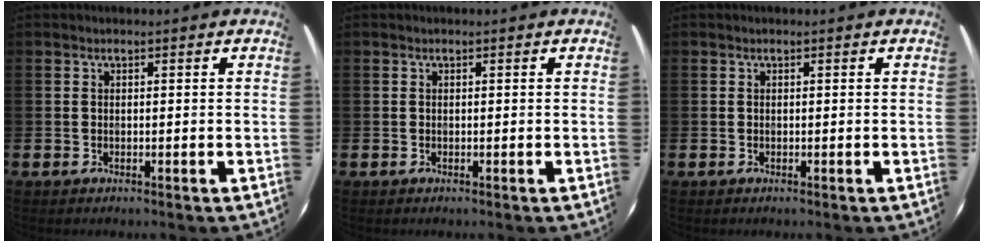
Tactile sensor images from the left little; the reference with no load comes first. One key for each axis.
{"total": 0.0}
{"total": 0.0}